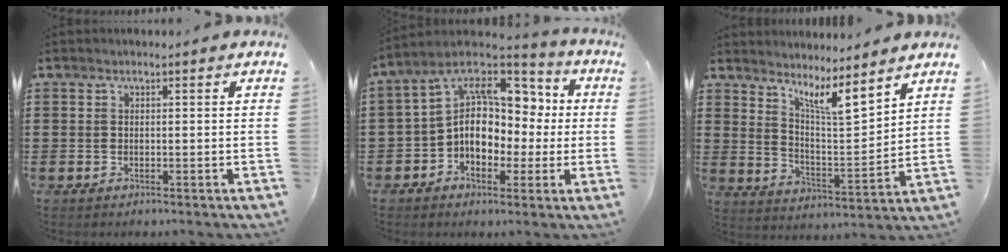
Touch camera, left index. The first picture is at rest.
{"total": 11.0, "force": [0.4, 8.5, 6.9], "torque": [-0.137, -0.014, -0.003]}
{"total": 6.5, "force": [5.6, 0.1, 3.3], "torque": [-0.075, -0.038, 0.094]}